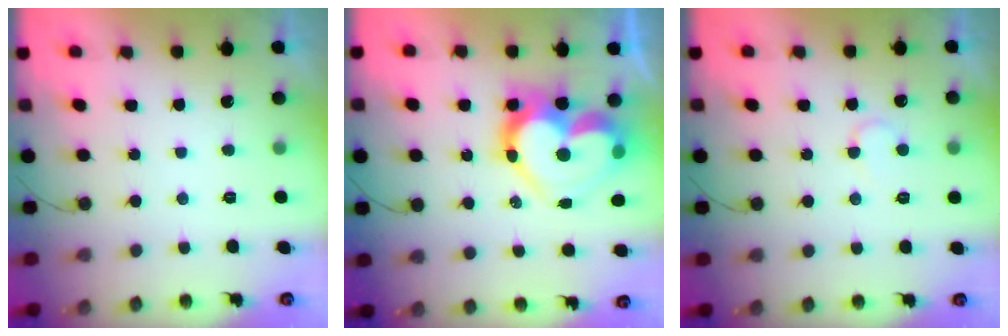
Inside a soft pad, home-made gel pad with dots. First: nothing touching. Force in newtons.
{"total": 20.6, "press": 20.5, "slide": 1.6}
{"total": 4.2, "press": 4.2, "slide": 0.4}